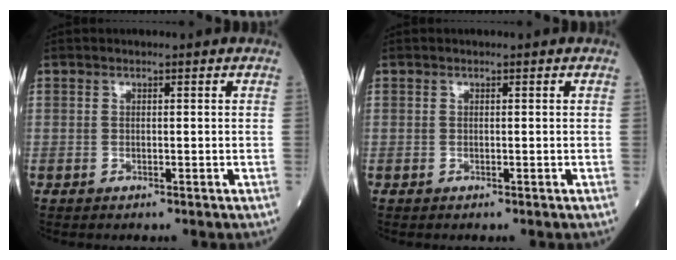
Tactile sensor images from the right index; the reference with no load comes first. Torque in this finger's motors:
{"motor_torque": [-0.02, 0.02, -0.01, 0.00]}